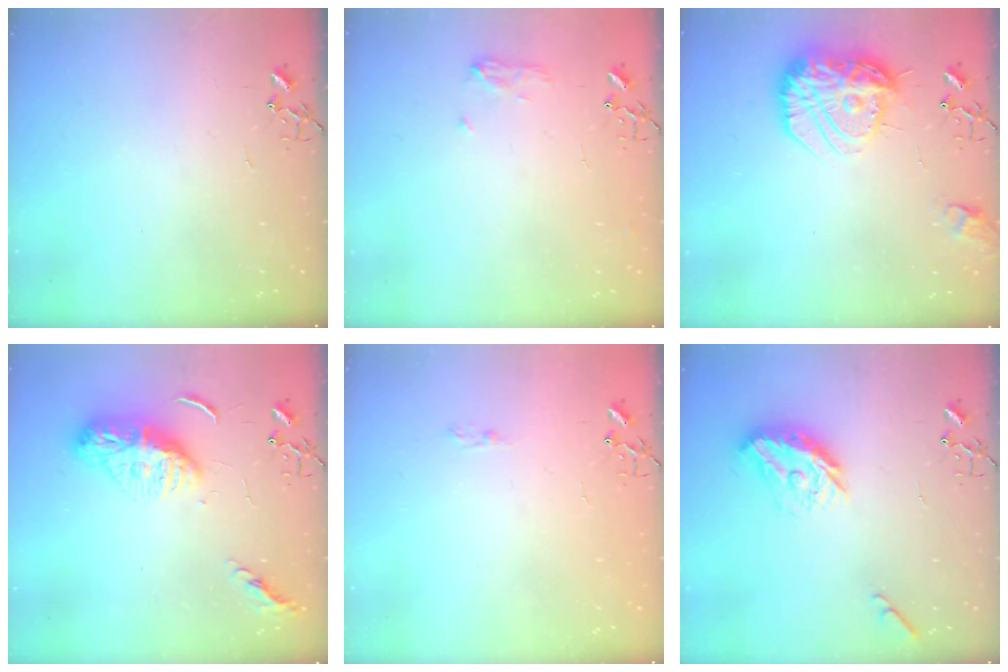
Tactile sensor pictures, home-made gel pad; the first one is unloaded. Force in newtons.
{"total": 6.5, "press": 6.5, "slide": 0.5}
{"total": 18.5, "press": 18.4, "slide": 1.7}
{"total": 12.5, "press": 12.5, "slide": 1.1}
{"total": 5.3, "press": 5.3, "slide": 0.6}
{"total": 15.1, "press": 15.1, "slide": 0.6}